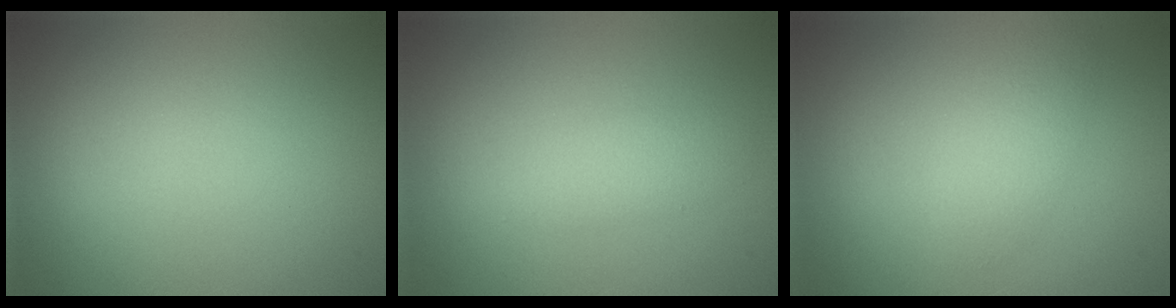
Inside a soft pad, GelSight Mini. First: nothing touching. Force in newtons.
{"total": 1.5, "press": 1.5, "slide": 0.1}
{"total": 2.3, "press": 2.3, "slide": 0.2}